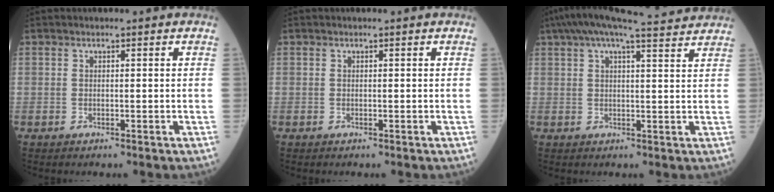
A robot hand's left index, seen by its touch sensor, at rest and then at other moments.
{"total": 0.0}
{"total": 13.0, "force": [11.6, 0.3, 5.8], "torque": [-0.102, 0.040, 0.156]}